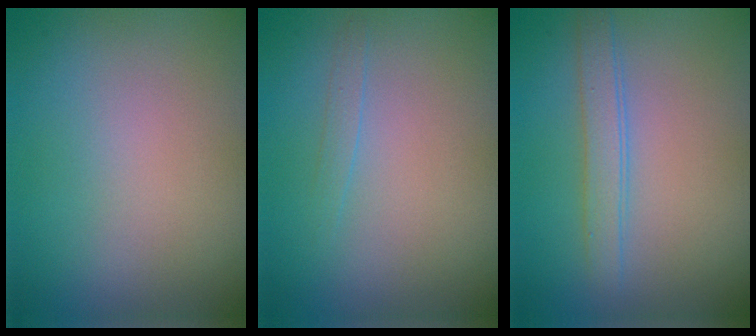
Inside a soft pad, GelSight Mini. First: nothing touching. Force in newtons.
{"total": 0.7, "press": 0.7, "slide": 0.1}
{"total": 2.2, "press": 2.2, "slide": 0.1}